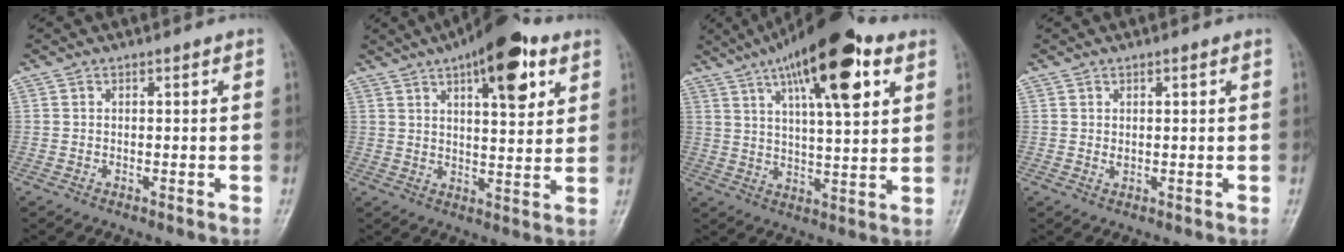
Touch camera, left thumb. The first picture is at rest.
{"total": 14.4, "force": [7.2, 5.3, 11.2], "torque": [-0.132, -0.021, 0.101]}
{"total": 19.5, "force": [9.6, 6.0, 15.8], "torque": [-0.228, -0.018, 0.150]}
{"total": 1.2, "force": [0.4, 0.5, 1.0], "torque": [-0.018, 0.003, 0.012]}